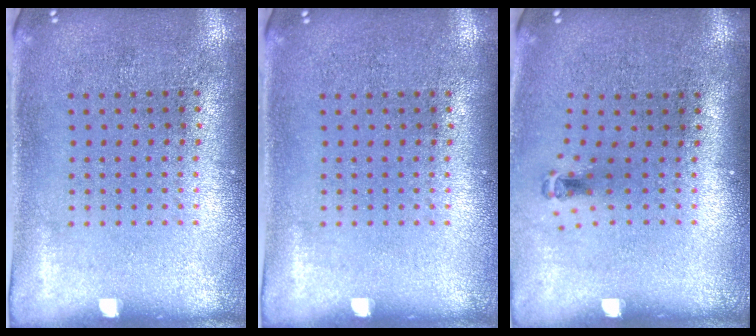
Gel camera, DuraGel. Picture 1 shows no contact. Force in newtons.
{"total": 0.0}
{"total": 0.7, "press": 0.3, "slide": 0.6}